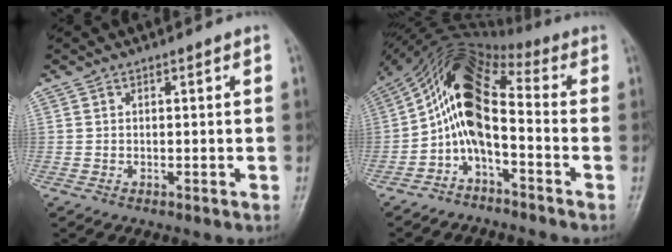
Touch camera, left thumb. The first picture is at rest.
{"total": 11.6, "force": [-2.0, 5.6, 10.0], "torque": [-0.182, 0.080, -0.053]}